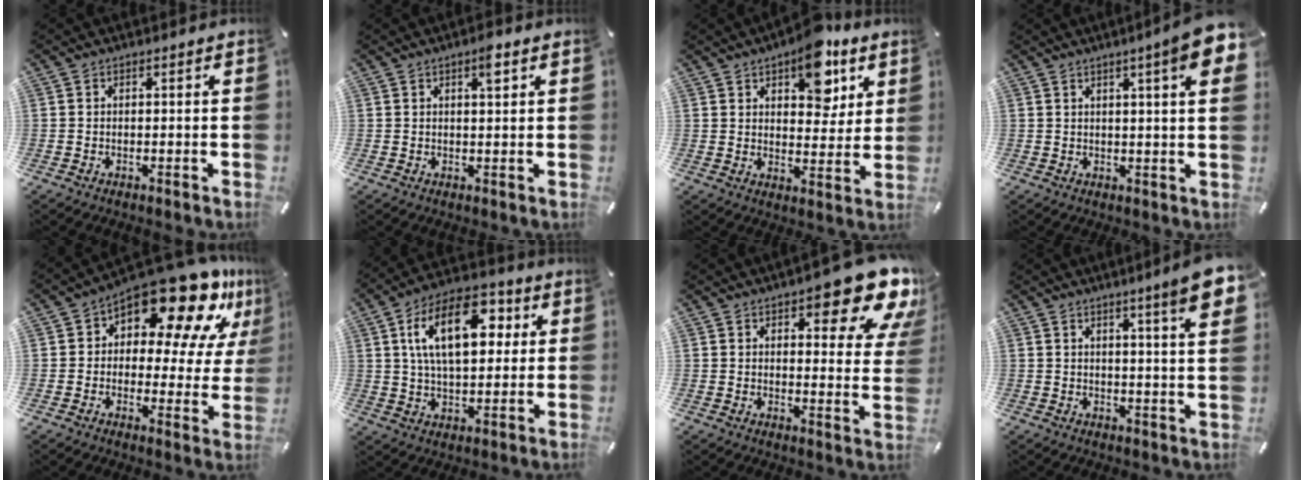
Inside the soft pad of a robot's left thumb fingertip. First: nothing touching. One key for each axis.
{"total": 3.1, "fx": 1.5, "fy": 0.8, "fz": 2.6, "tx": -0.039, "ty": -0.001, "tz": 0.021}
{"total": 12.7, "fx": 7.3, "fy": 6.9, "fz": 7.7, "tx": -0.098, "ty": -0.030, "tz": 0.125}
{"total": 8.8, "fx": 4.1, "fy": 0.6, "fz": 7.8, "tx": -0.118, "ty": -0.017, "tz": 0.062}
{"total": 18.7, "fx": 12.3, "fy": 8.3, "fz": 11.4, "tx": -0.161, "ty": -0.094, "tz": 0.204}
{"total": 17.5, "fx": 5.5, "fy": 9.9, "fz": 13.4, "tx": -0.241, "ty": 0.005, "tz": 0.089}
{"total": 15.9, "fx": 10.3, "fy": 5.9, "fz": 10.5, "tx": -0.127, "ty": -0.068, "tz": 0.168}
{"total": 9.7, "fx": 5.4, "fy": 0.4, "fz": 8.0, "tx": -0.119, "ty": -0.028, "tz": 0.083}